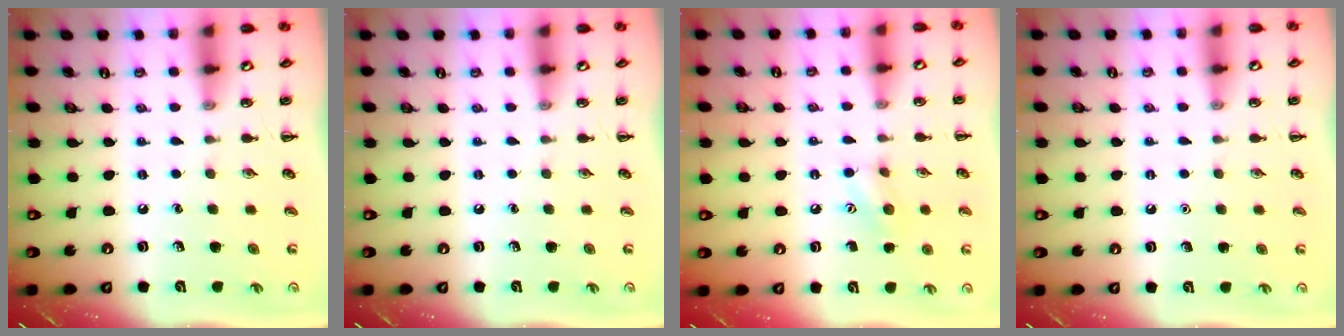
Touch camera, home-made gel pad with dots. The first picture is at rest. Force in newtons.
{"total": 0.0}
{"total": 8.1, "press": 8.0, "slide": 1.5}
{"total": 1.6, "press": 1.6, "slide": 0.1}